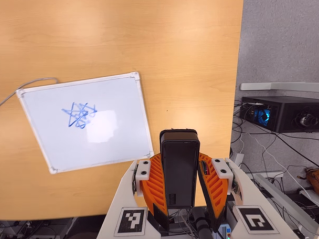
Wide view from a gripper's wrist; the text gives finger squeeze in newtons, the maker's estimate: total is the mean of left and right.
{"total": 10.0, "left": 8.2, "right": 11.8}